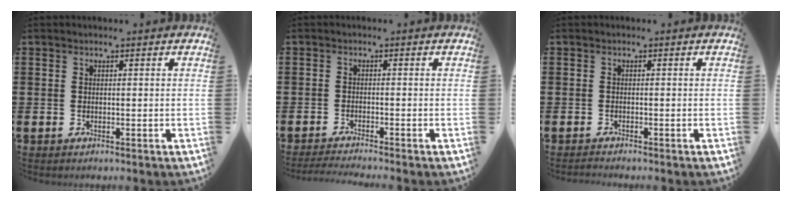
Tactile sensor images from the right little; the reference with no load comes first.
{"total": 1.4, "force": [-1.3, -0.2, 0.5], "torque": [-0.007, 0.002, -0.025]}
{"total": 0.5, "force": [-0.5, 0.0, 0.1], "torque": [-0.001, -0.003, -0.011]}